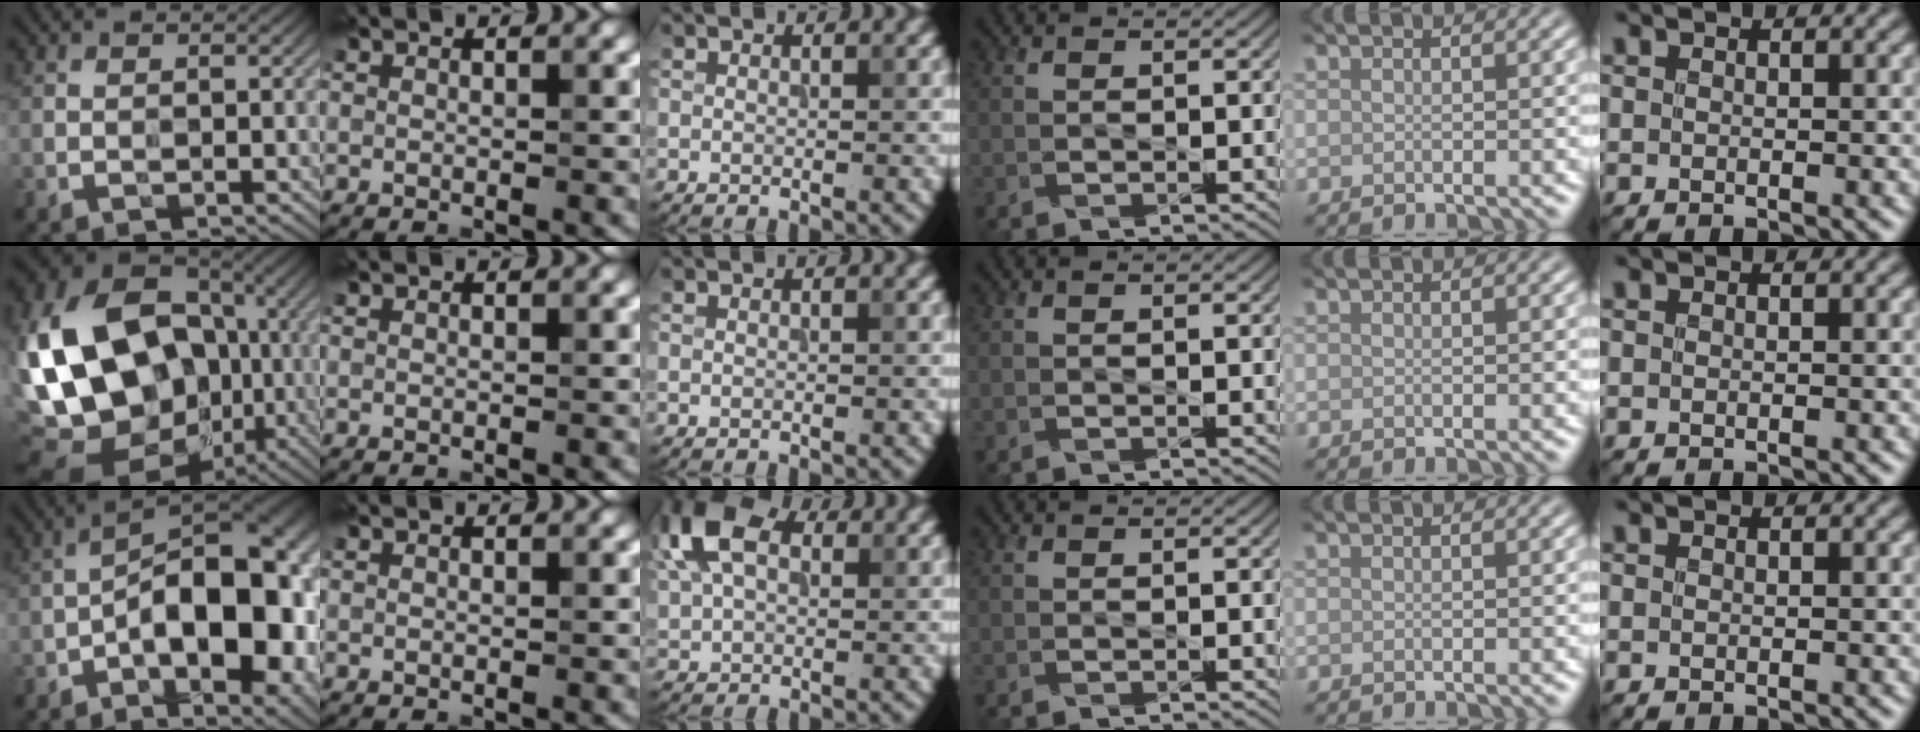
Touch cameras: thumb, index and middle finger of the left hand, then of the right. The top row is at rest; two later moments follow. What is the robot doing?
{"motion": "wipe", "object": "bowl"}